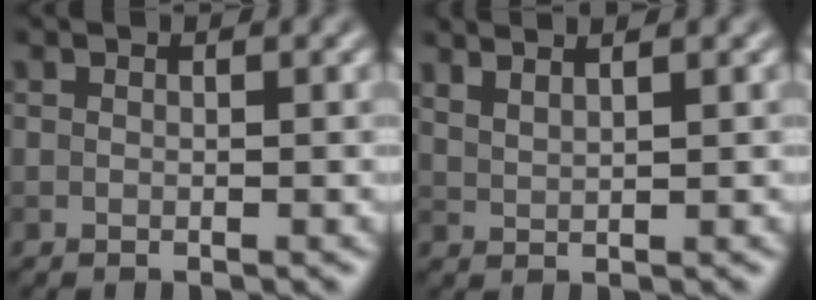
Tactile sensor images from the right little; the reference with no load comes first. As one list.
[{"total": 3.0, "force": [2.3, 1.0, 1.6], "torque": [-0.007, 0.012, 0.016]}]